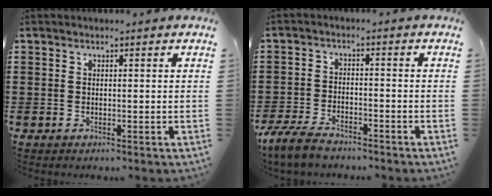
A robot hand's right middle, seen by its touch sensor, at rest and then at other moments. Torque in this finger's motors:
{"motor_torque": [0.25, 0.13, 0.31, 0.13]}